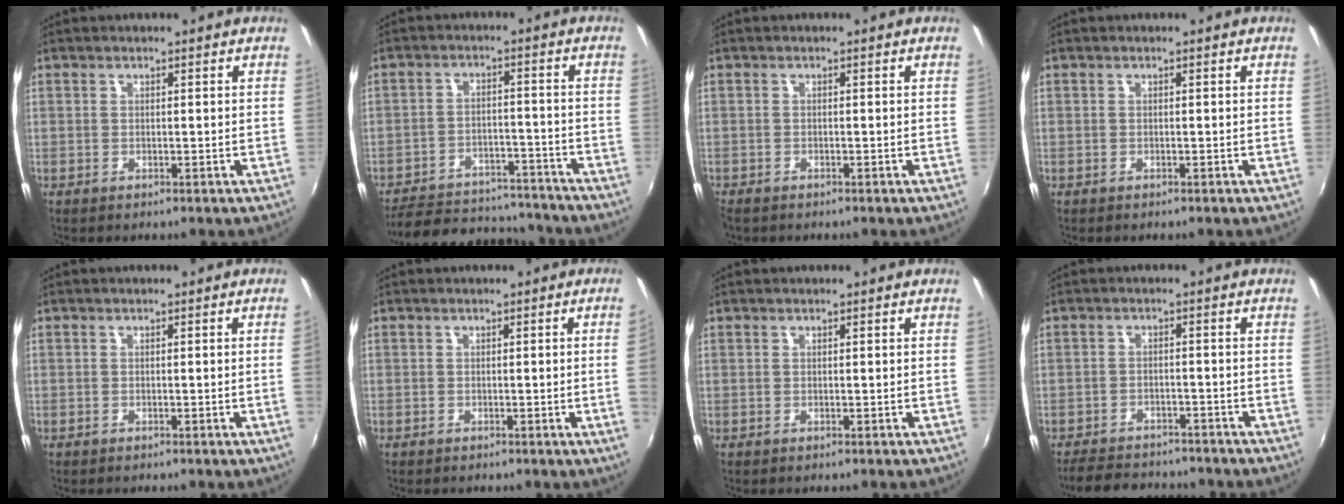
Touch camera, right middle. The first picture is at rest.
{"total": 18.6, "force": [-16.3, 6.4, 6.5], "torque": [-0.144, 0.016, -0.214]}
{"total": 1.2, "force": [-1.0, 0.6, 0.2], "torque": [-0.008, -0.003, -0.020]}
{"total": 0.0}
{"total": 0.7, "force": [-0.2, -0.4, 0.6], "torque": [-0.006, -0.004, -0.005]}
{"total": 2.1, "force": [-0.2, -1.2, 1.7], "torque": [-0.024, -0.013, 0.000]}
{"total": 0.0}
{"total": 9.5, "force": [-8.4, 3.2, 2.9], "torque": [-0.080, 0.001, -0.125]}